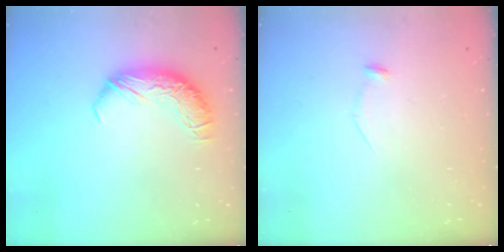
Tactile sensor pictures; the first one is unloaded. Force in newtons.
{"total": 8.7, "press": 8.7, "slide": 0.6}